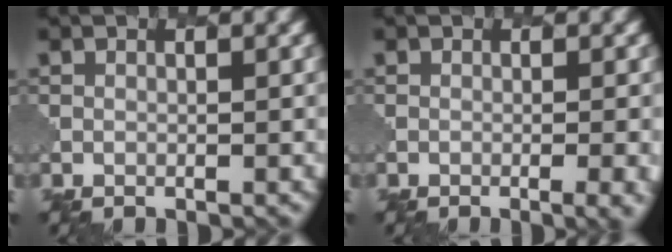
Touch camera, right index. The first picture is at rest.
{"total": 3.1, "force": [-1.1, 1.0, 2.7], "torque": [-0.018, 0.005, -0.014]}